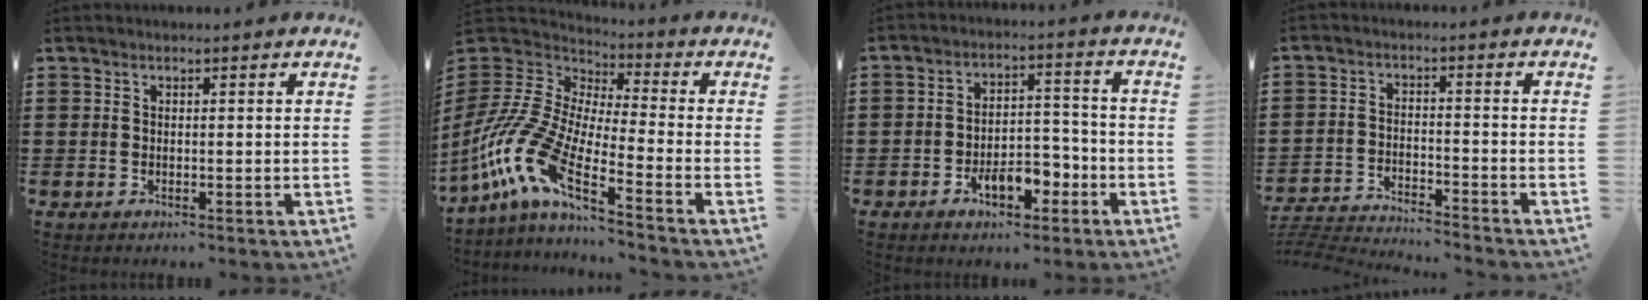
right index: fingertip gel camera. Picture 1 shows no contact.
{"total": 12.0, "force": [-8.5, 2.4, 8.1], "torque": [-0.225, -0.027, -0.190]}
{"total": 6.6, "force": [-3.5, 3.7, 4.2], "torque": [-0.065, 0.015, -0.065]}
{"total": 4.2, "force": [-4.2, -0.3, 0.3], "torque": [-0.026, -0.008, -0.095]}